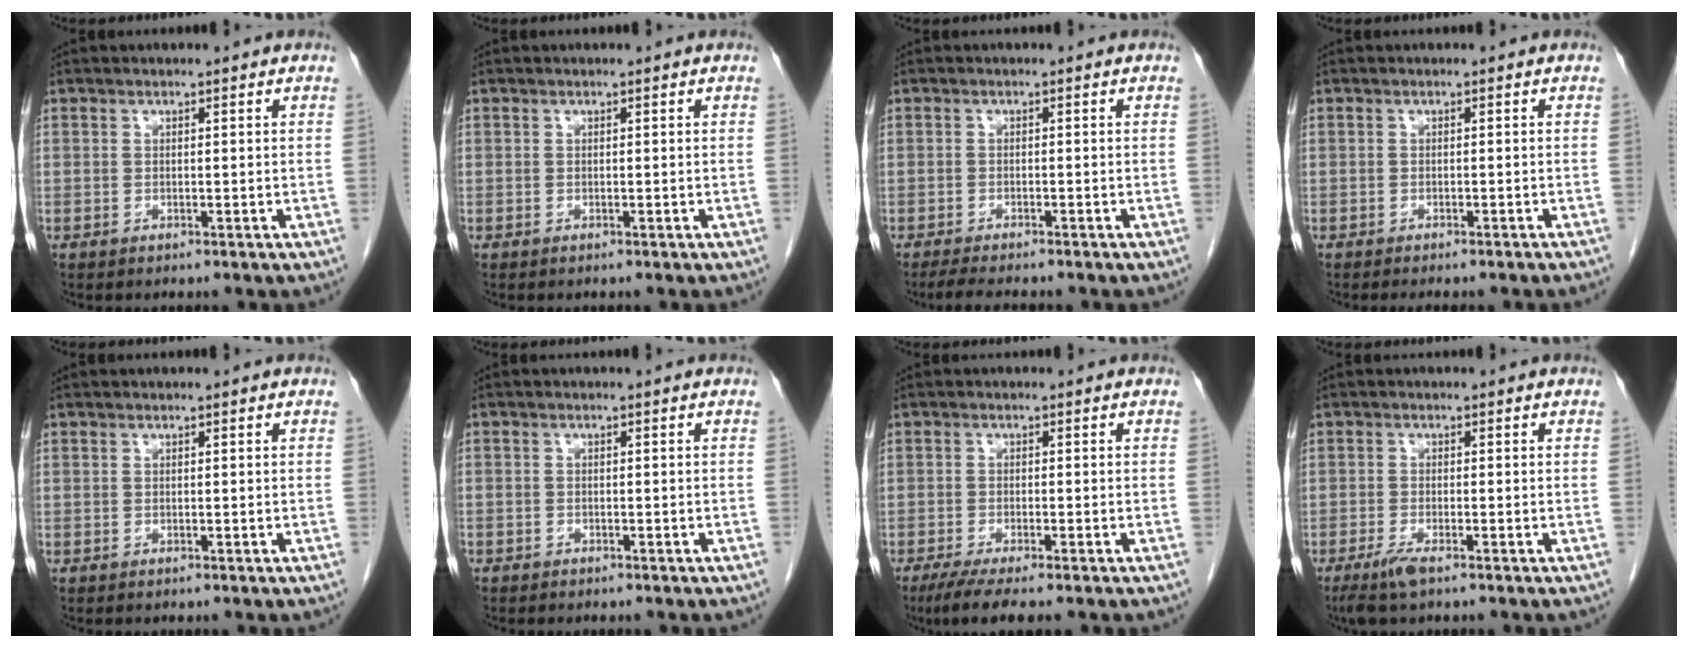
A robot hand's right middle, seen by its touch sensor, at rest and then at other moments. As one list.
[{"total": 0.0}, {"total": 5.2, "force": [-4.5, 0.7, 2.6], "torque": [-0.042, -0.014, -0.066]}, {"total": 5.4, "force": [-4.8, 0.6, 2.4], "torque": [-0.025, -0.009, -0.057]}, {"total": 0.0}, {"total": 1.1, "force": [-0.9, 0.7, 0.2], "torque": [-0.003, 0.003, -0.012]}, {"total": 5.6, "force": [-4.1, 0.4, 3.7], "torque": [-0.060, -0.013, -0.065]}, {"total": 3.2, "force": [-2.1, 0.4, 2.3], "torque": [-0.053, -0.008, -0.042]}]